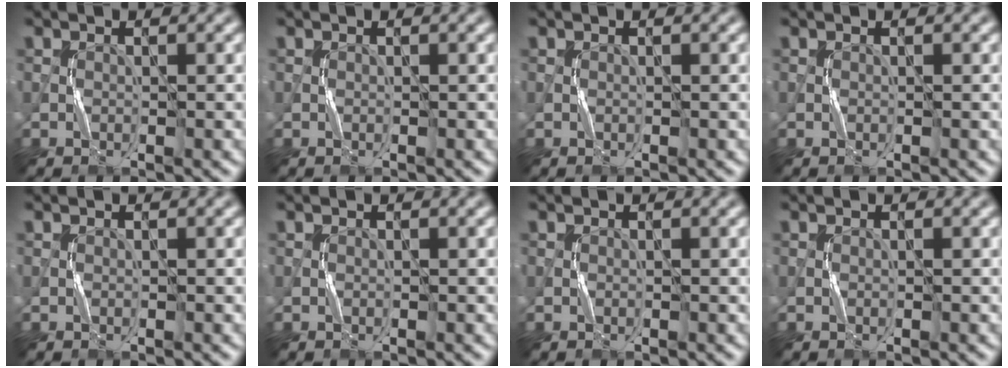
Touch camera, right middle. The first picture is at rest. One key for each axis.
{"total": 0.0}
{"total": 0.0}
{"total": 0.0}
{"total": 0.0}
{"total": 0.0}
{"total": 0.0}
{"total": 0.0}